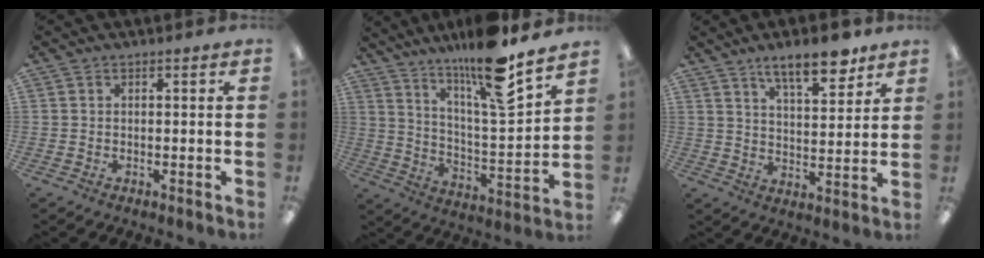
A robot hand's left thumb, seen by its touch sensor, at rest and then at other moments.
{"total": 16.8, "force": [13.2, 1.9, 10.3], "torque": [-0.179, -0.089, 0.212]}
{"total": 11.0, "force": [8.1, 3.7, 6.4], "torque": [-0.086, -0.043, 0.137]}